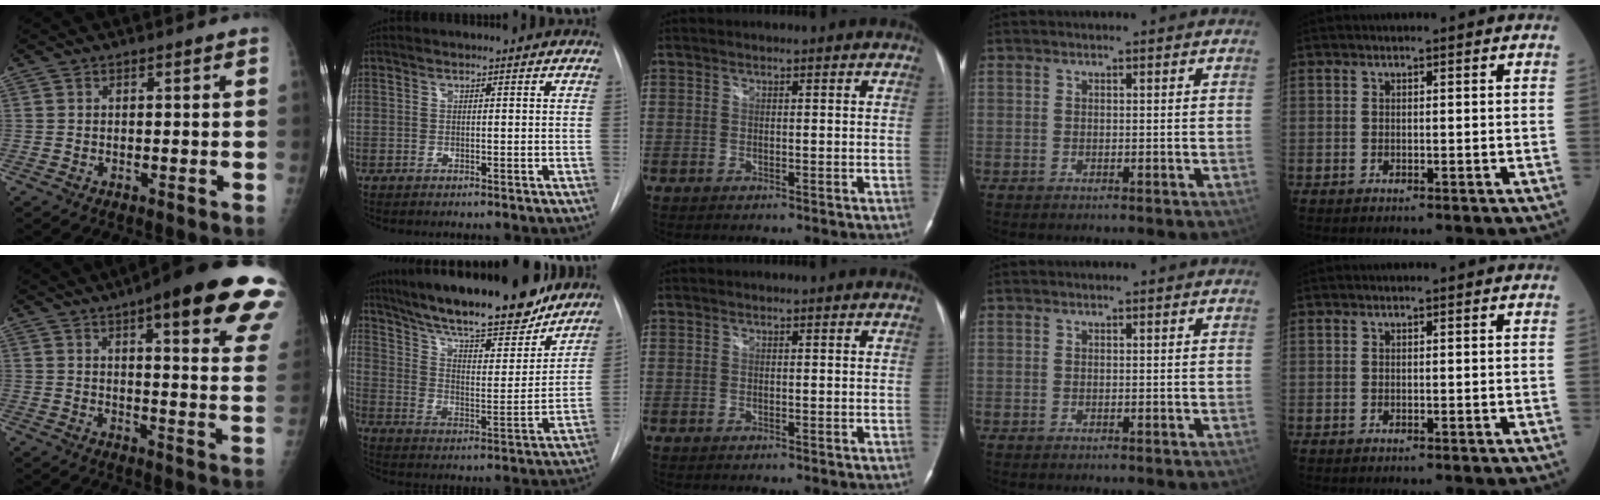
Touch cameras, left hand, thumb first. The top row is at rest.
{"thumb": {"total": 24.9, "force": [14.6, 5.4, 19.4], "torque": [-0.208, -0.033, 0.177]}, "index": {"total": 22.7, "force": [19.3, 4.5, 11.1], "torque": [-0.185, -0.003, 0.288]}}